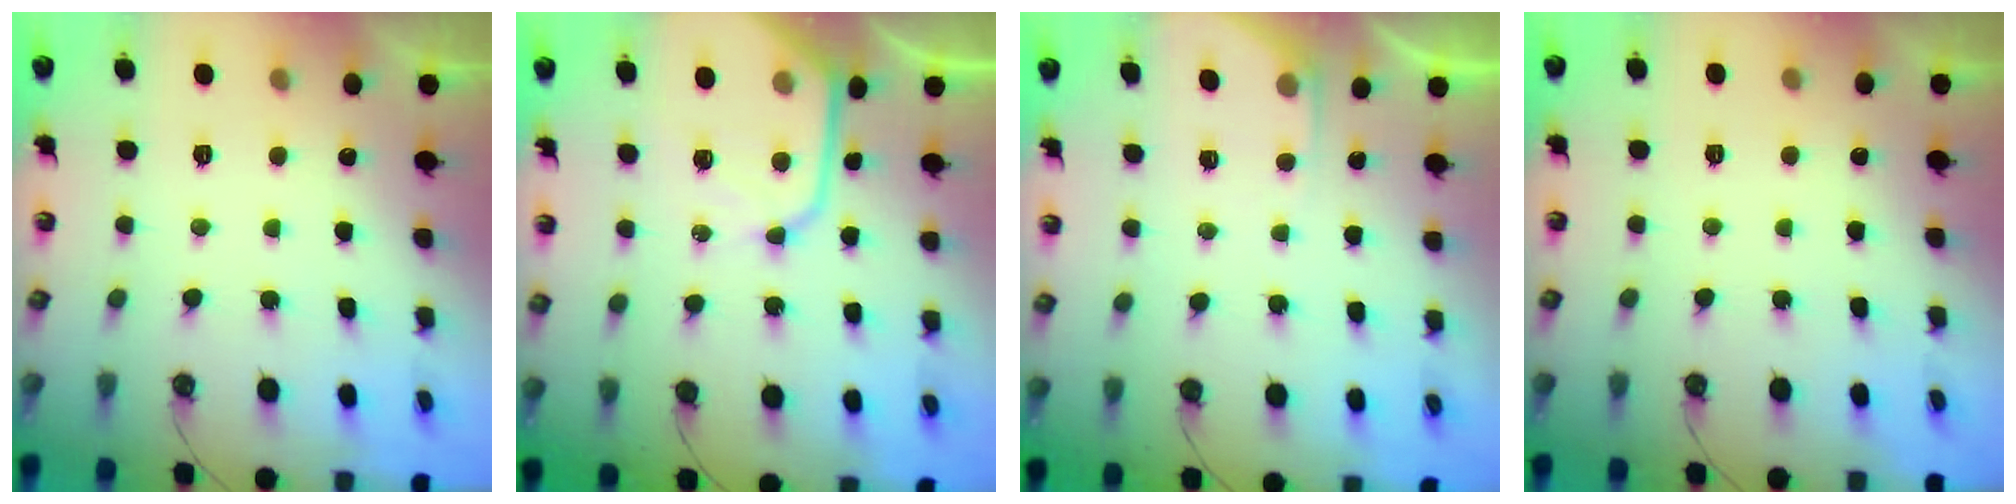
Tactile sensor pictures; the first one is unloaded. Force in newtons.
{"total": 13.6, "press": 13.6, "slide": 1.2}
{"total": 3.9, "press": 3.9, "slide": 0.4}
{"total": 0.0}